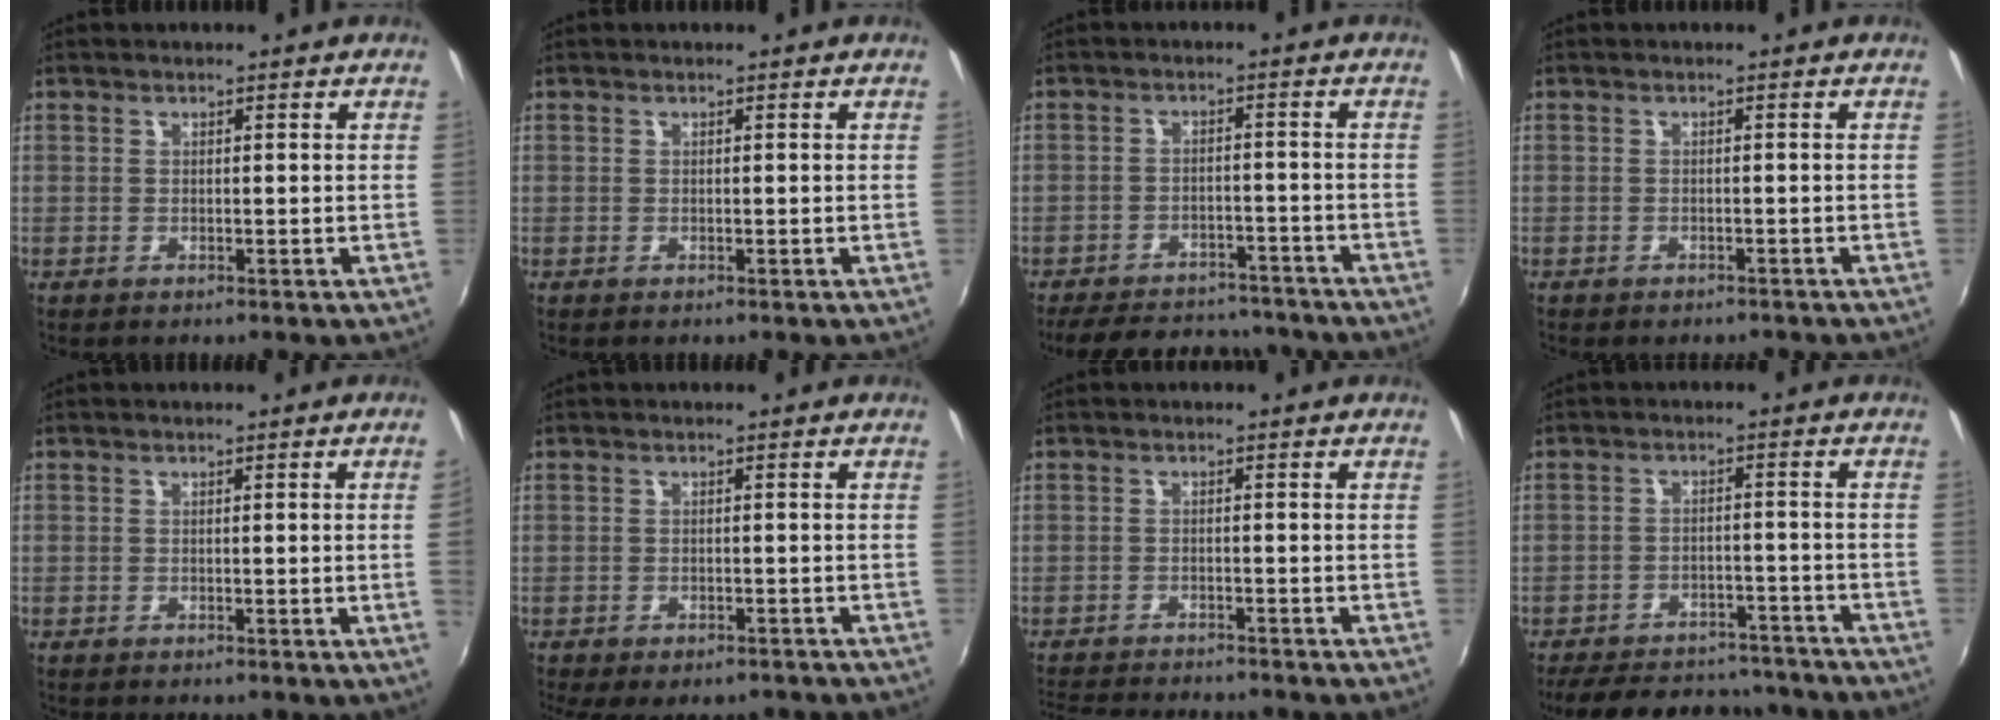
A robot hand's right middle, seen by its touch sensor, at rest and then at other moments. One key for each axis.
{"total": 0.0}
{"total": 17.2, "fx": -14.6, "fy": 6.6, "fz": 6.2, "tx": -0.141, "ty": 0.014, "tz": -0.190}
{"total": 3.0, "fx": -2.6, "fy": 1.2, "fz": 1.0, "tx": -0.022, "ty": -0.015, "tz": -0.034}
{"total": 1.3, "fx": -0.2, "fy": -0.8, "fz": 1.0, "tx": -0.012, "ty": -0.008, "tz": -0.002}
{"total": 8.7, "fx": -6.9, "fy": 3.1, "fz": 4.3, "tx": -0.094, "ty": -0.031, "tz": -0.095}
{"total": 9.3, "fx": -8.6, "fy": 1.2, "fz": 3.1, "tx": -0.084, "ty": -0.013, "tz": -0.139}
{"total": 21.1, "fx": -18.0, "fy": 7.9, "fz": 7.6, "tx": -0.167, "ty": 0.024, "tz": -0.227}